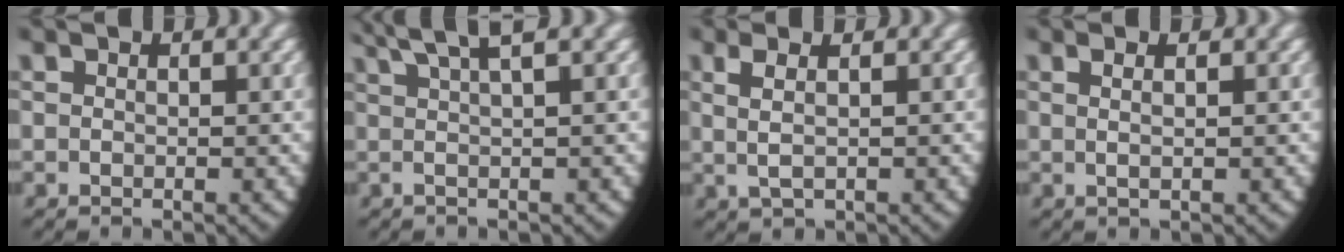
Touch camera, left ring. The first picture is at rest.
{"total": 3.6, "force": [2.6, -0.1, 2.4], "torque": [-0.038, 0.010, 0.046]}
{"total": 2.7, "force": [0.7, 1.2, 2.3], "torque": [-0.056, 0.000, 0.018]}
{"total": 1.1, "force": [0.3, -0.4, 1.0], "torque": [-0.022, -0.004, 0.009]}